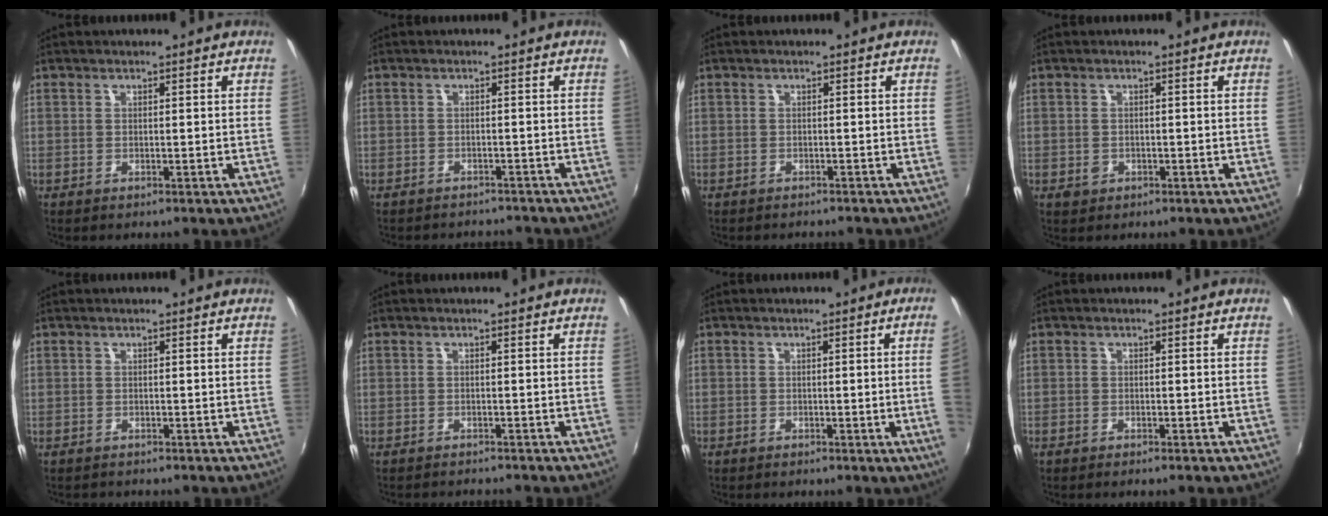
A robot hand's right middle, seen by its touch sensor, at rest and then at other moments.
{"total": 4.4, "force": [-3.7, 2.2, 0.5], "torque": [-0.015, 0.007, -0.054]}
{"total": 2.0, "force": [-1.9, 0.5, 0.4], "torque": [-0.013, -0.012, -0.026]}
{"total": 1.7, "force": [-0.7, 1.4, 0.5], "torque": [-0.010, -0.003, -0.009]}
{"total": 0.9, "force": [-0.8, 0.5, -0.2], "torque": [-0.001, 0.000, -0.015]}
{"total": 2.7, "force": [-2.6, 0.4, 0.6], "torque": [-0.020, -0.013, -0.042]}
{"total": 3.6, "force": [-0.1, -1.8, 3.1], "torque": [-0.051, -0.011, 0.006]}
{"total": 1.0, "force": [-0.9, 0.2, 0.4], "torque": [-0.014, -0.002, -0.019]}